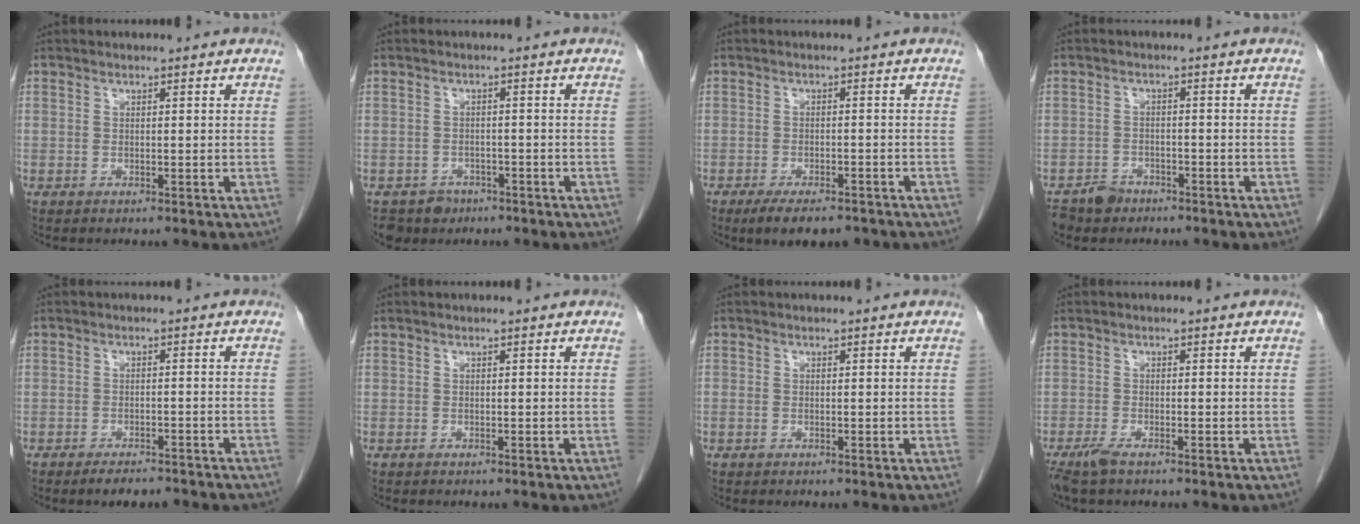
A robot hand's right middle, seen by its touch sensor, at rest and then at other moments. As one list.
[{"total": 3.6, "force": [-2.4, 2.6, 0.1], "torque": [0.000, 0.006, -0.037]}, {"total": 7.1, "force": [-5.4, 2.3, 3.9], "torque": [-0.055, -0.006, -0.081]}, {"total": 3.4, "force": [-2.8, 1.9, 0.5], "torque": [-0.012, 0.001, -0.046]}, {"total": 4.6, "force": [-3.9, 1.2, 2.1], "torque": [-0.027, -0.004, -0.054]}, {"total": 0.0}, {"total": 0.0}, {"total": 2.6, "force": [-1.9, 0.5, 1.7], "torque": [-0.041, -0.008, -0.038]}]